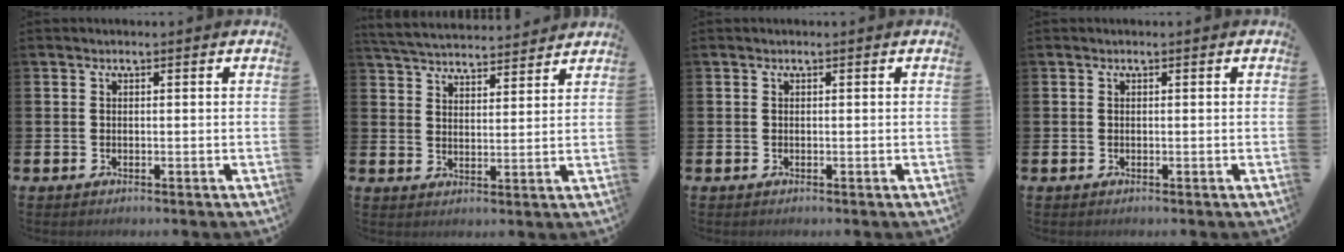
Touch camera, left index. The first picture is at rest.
{"total": 5.0, "force": [4.9, 0.6, 0.3], "torque": [-0.033, -0.028, 0.089]}
{"total": 0.0}
{"total": 0.0}